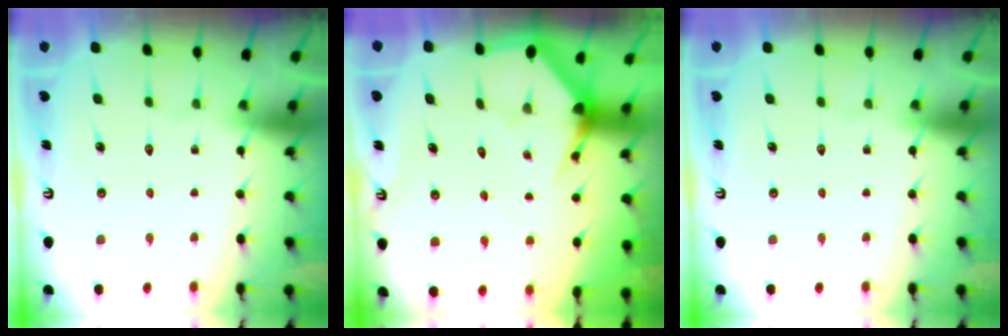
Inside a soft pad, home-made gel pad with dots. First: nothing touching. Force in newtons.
{"total": 3.4, "press": 3.4, "slide": 0.1}
{"total": 0.0}